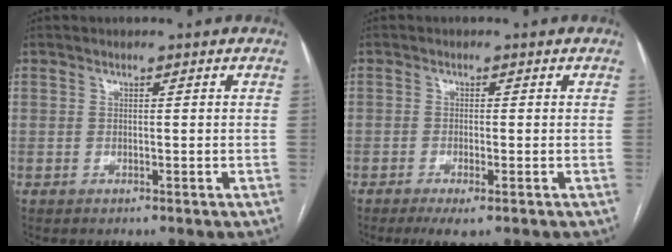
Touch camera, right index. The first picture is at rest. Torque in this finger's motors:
{"motor_torque": [0.44, -0.16, 0.15, 0.01]}